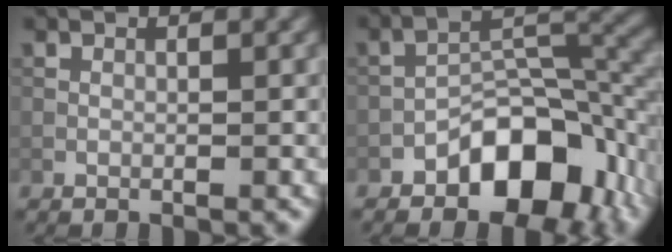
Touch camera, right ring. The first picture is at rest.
{"total": 8.5, "force": [-4.5, 4.6, 5.6], "torque": [-0.065, 0.008, -0.081]}